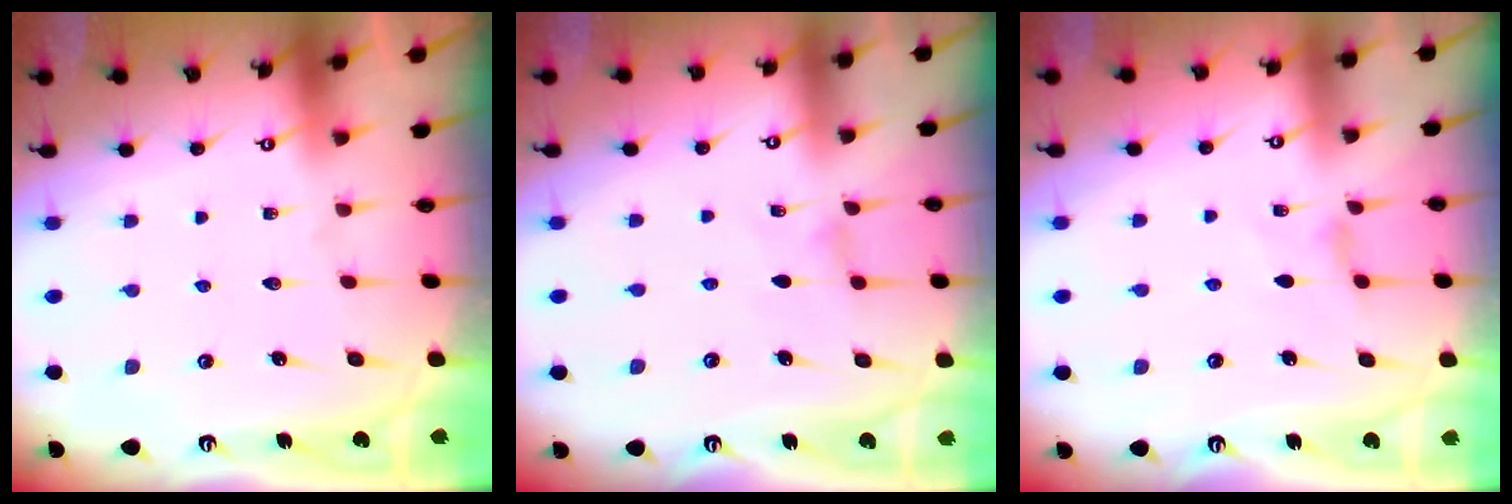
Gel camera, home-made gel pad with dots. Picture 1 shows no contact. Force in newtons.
{"total": 0.0}
{"total": 1.4, "press": 1.3, "slide": 0.4}